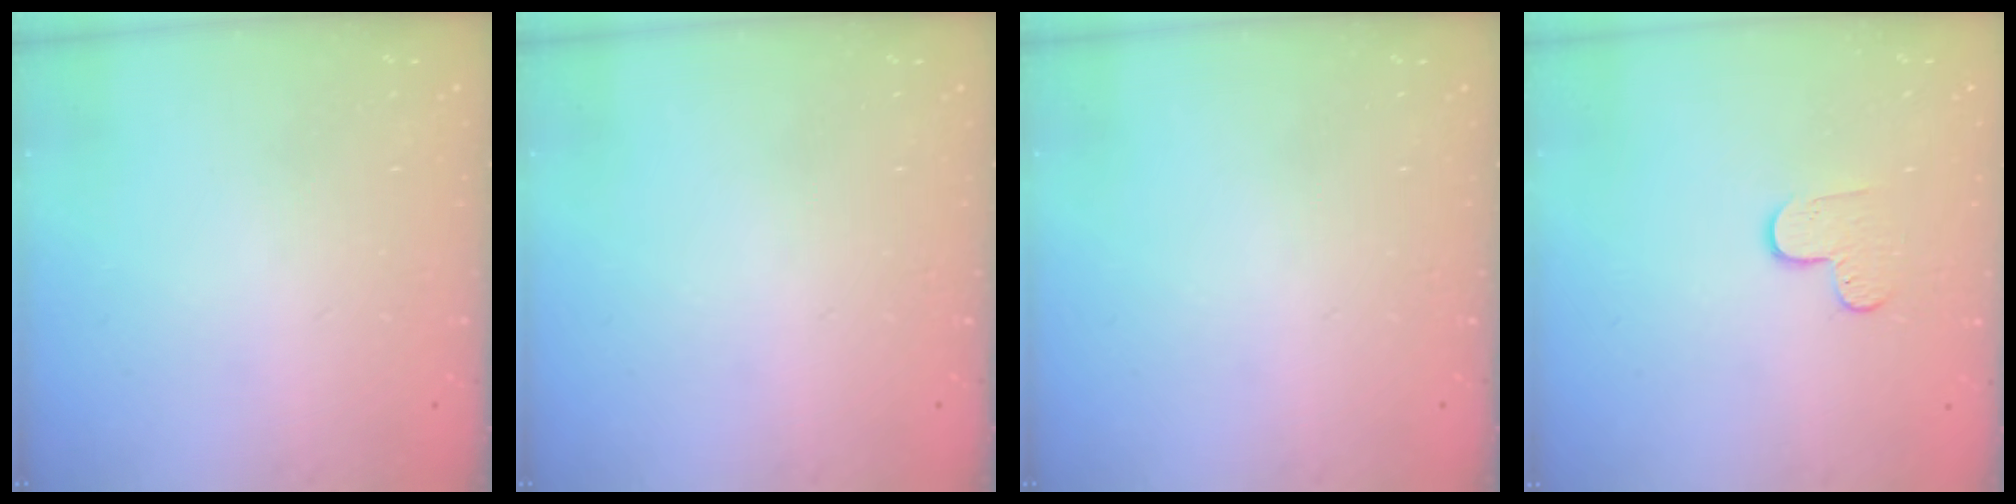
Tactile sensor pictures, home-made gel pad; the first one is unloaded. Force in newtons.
{"total": 0.0}
{"total": 0.0}
{"total": 4.5, "press": 4.5, "slide": 0.4}